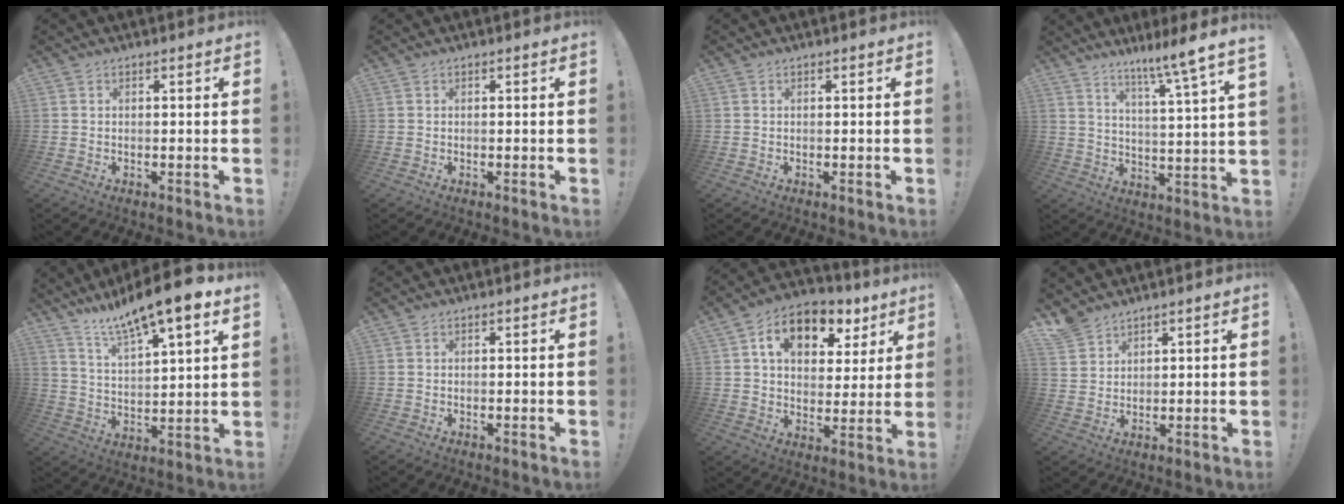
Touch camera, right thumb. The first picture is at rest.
{"total": 0.0}
{"total": 0.0}
{"total": 9.7, "force": [6.8, -1.2, 6.8], "torque": [-0.102, -0.063, 0.098]}
{"total": 12.8, "force": [10.4, 1.3, 7.3], "torque": [-0.135, -0.076, 0.172]}
{"total": 0.0}
{"total": 13.5, "force": [6.9, 8.7, 7.6], "torque": [-0.117, -0.030, 0.124]}
{"total": 4.6, "force": [3.9, 2.3, 0.9], "torque": [-0.020, -0.027, 0.076]}